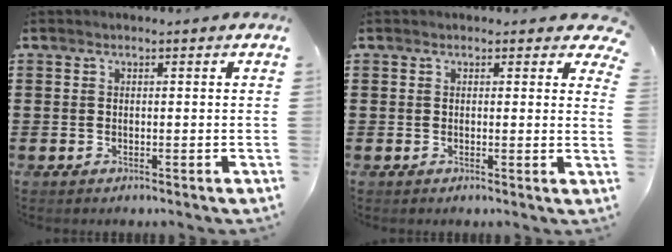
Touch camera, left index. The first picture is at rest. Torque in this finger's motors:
{"motor_torque": [-0.12, -2.01, 0.40, 0.03]}